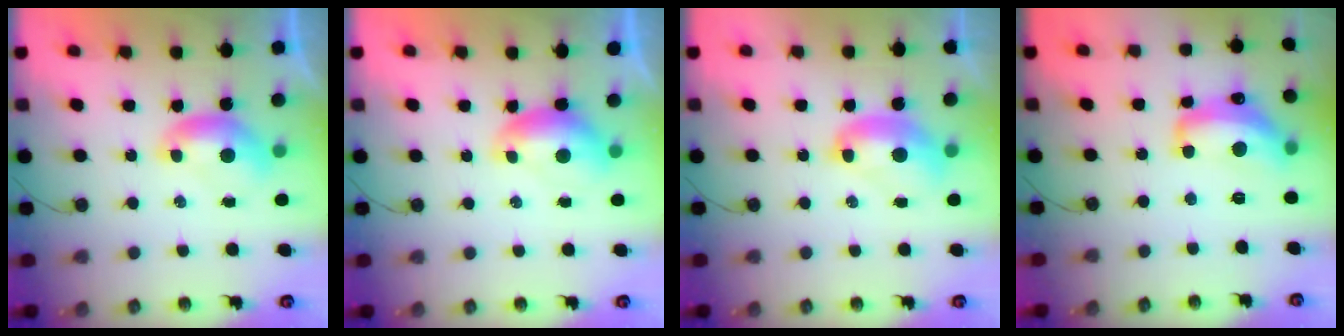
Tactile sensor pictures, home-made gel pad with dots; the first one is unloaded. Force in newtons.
{"total": 0.6, "press": 0.6, "slide": 0.2}
{"total": 3.5, "press": 3.5, "slide": 0.2}
{"total": 9.7, "press": 9.7, "slide": 0.9}